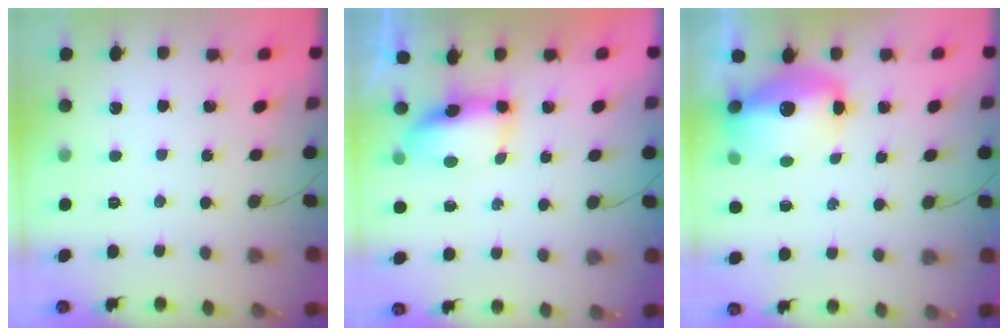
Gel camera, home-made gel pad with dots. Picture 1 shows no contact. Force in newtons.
{"total": 7.9, "press": 7.5, "slide": 2.5}
{"total": 13.8, "press": 12.5, "slide": 5.9}